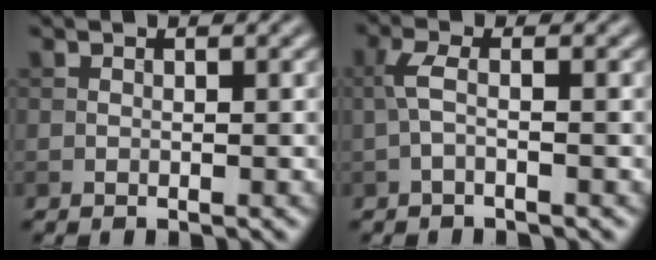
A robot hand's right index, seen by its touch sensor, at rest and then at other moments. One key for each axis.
{"total": 2.0, "fx": -0.5, "fy": 0.5, "fz": 1.9, "tx": -0.046, "ty": 0.006, "tz": -0.014}